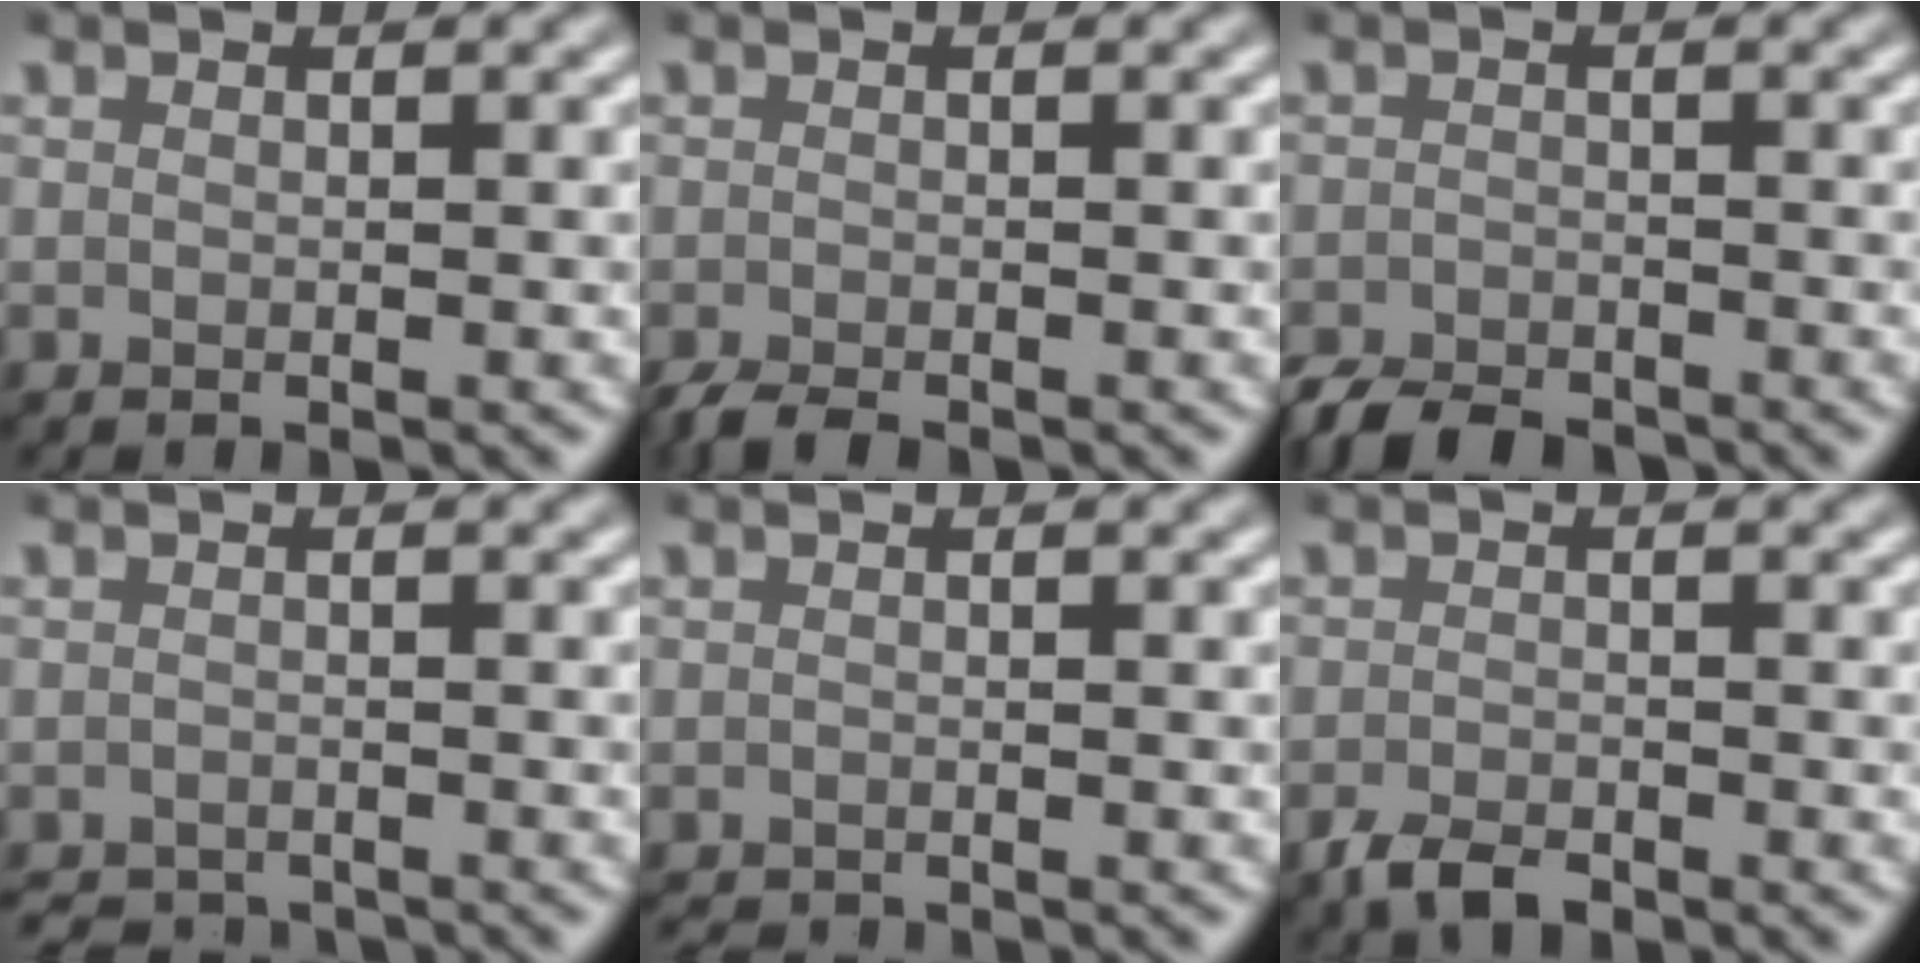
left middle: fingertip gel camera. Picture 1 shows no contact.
{"total": 2.1, "force": [-1.9, 0.3, 1.0], "torque": [-0.017, -0.005, -0.034]}
{"total": 3.6, "force": [-3.3, 1.1, 1.1], "torque": [-0.016, -0.009, -0.064]}
{"total": 2.9, "force": [-2.8, 0.6, 0.4], "torque": [-0.005, -0.009, -0.047]}
{"total": 1.7, "force": [-1.7, 0.2, 0.2], "torque": [0.003, -0.008, -0.027]}
{"total": 2.4, "force": [-1.8, 1.0, 1.3], "torque": [-0.028, -0.002, -0.037]}